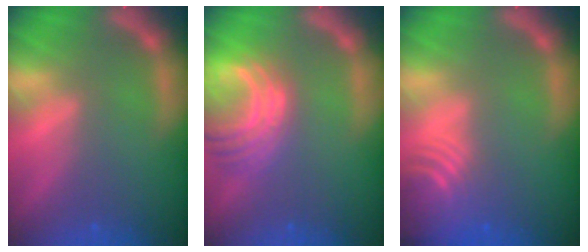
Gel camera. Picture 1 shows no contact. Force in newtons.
{"total": 7.6}
{"total": 7.5}